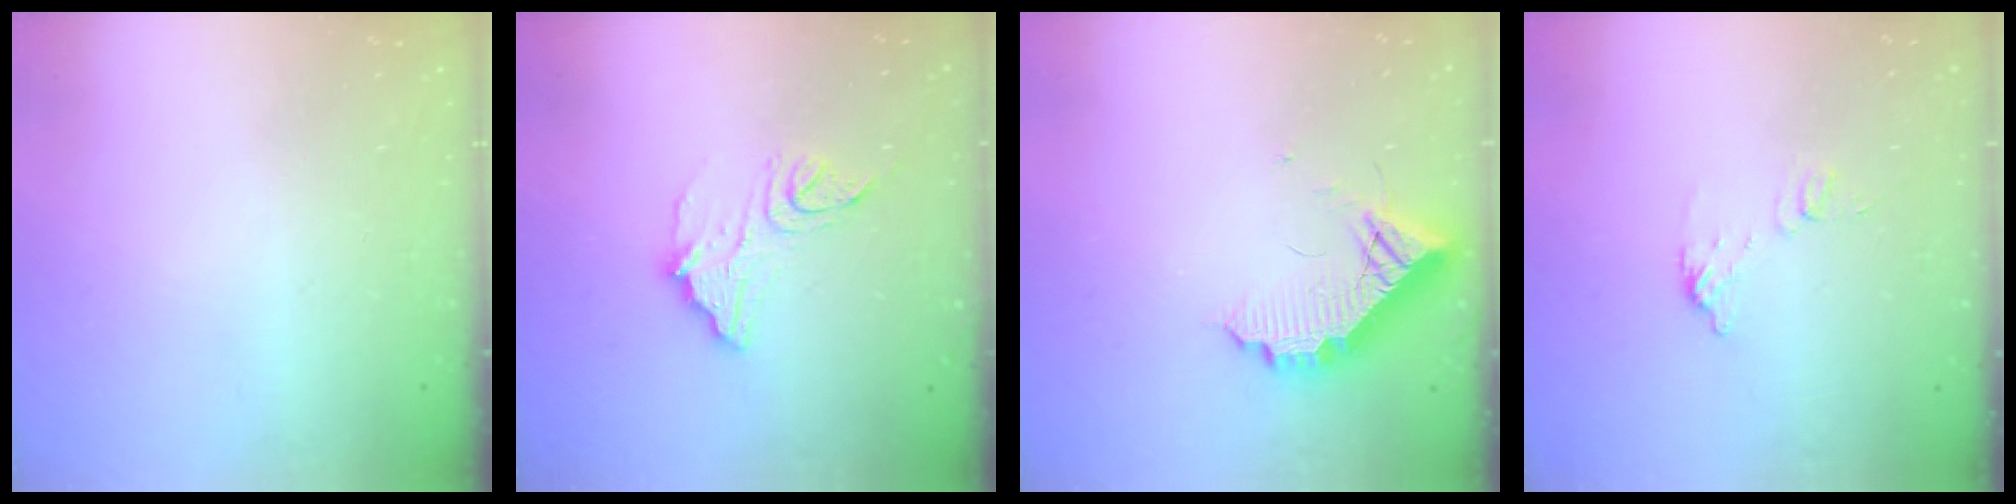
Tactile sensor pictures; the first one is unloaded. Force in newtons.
{"total": 12.9, "press": 12.8, "slide": 1.2}
{"total": 9.9, "press": 9.9, "slide": 0.9}
{"total": 6.7, "press": 6.7, "slide": 0.2}